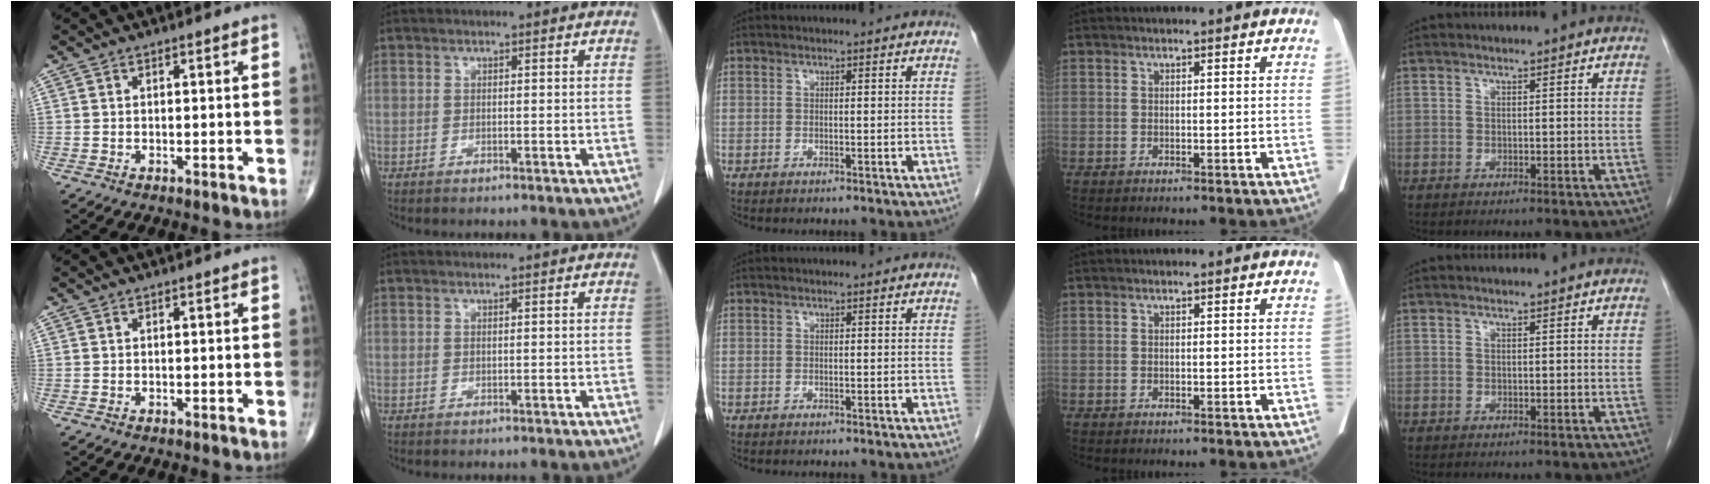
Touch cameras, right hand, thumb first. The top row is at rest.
{}